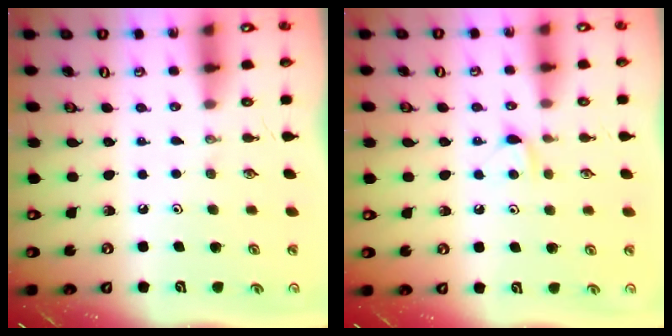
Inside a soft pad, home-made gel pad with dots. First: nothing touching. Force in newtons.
{"total": 4.9, "press": 4.8, "slide": 0.5}